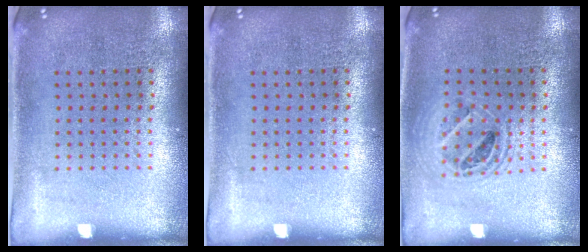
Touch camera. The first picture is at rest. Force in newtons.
{"total": 0.0}
{"total": 1.4, "press": 1.3, "slide": 0.6}